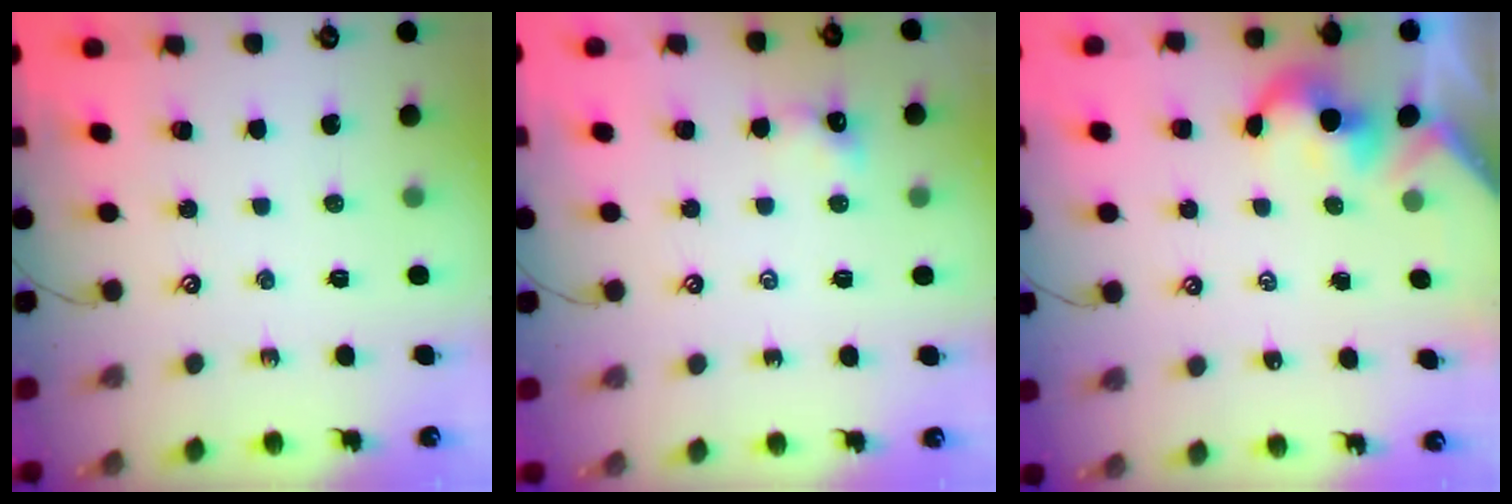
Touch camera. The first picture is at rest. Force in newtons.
{"total": 0.8, "press": 0.8, "slide": 0.3}
{"total": 2.2, "press": 2.2, "slide": 0.4}